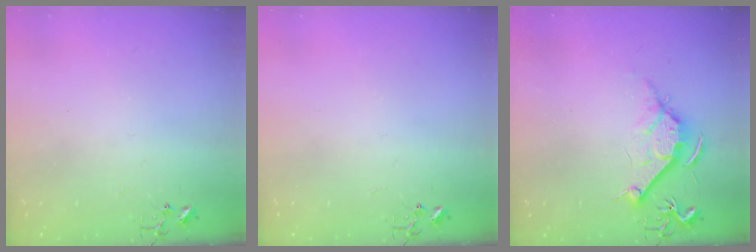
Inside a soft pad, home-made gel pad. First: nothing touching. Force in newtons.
{"total": 0.0}
{"total": 9.7, "press": 9.7, "slide": 0.7}